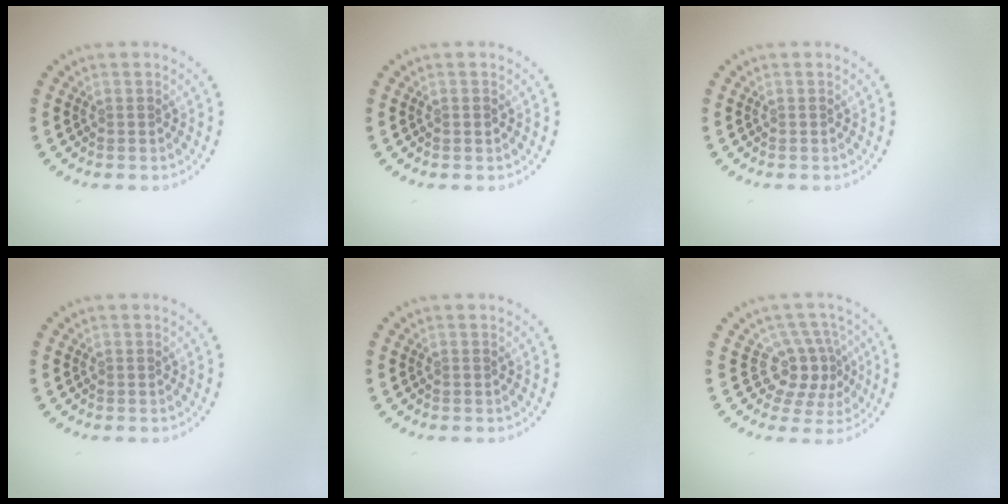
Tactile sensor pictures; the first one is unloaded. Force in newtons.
{"total": 0.6, "press": 0.6, "slide": 0.2}
{"total": 0.0}
{"total": 0.0}
{"total": 0.0}
{"total": 3.6, "press": 2.6, "slide": 2.5}